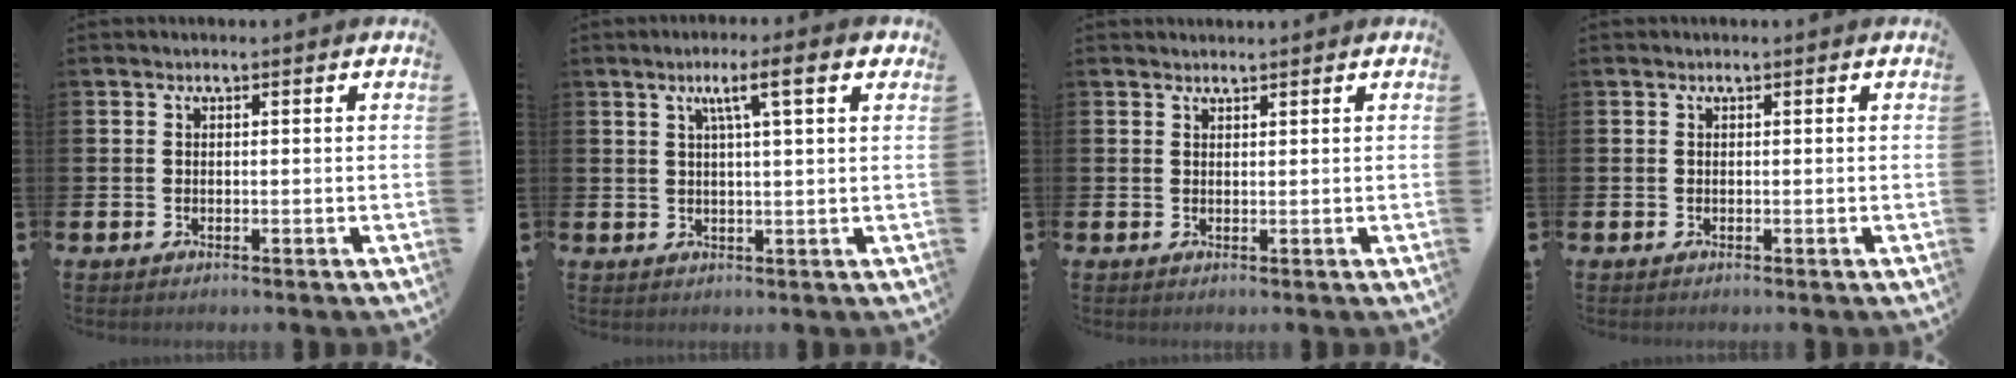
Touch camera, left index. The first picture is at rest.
{"total": 5.5, "force": [2.5, 0.9, 4.8], "torque": [-0.083, -0.002, 0.034]}
{"total": 1.0, "force": [1.0, 0.1, -0.1], "torque": [0.018, -0.005, 0.016]}
{"total": 0.0}